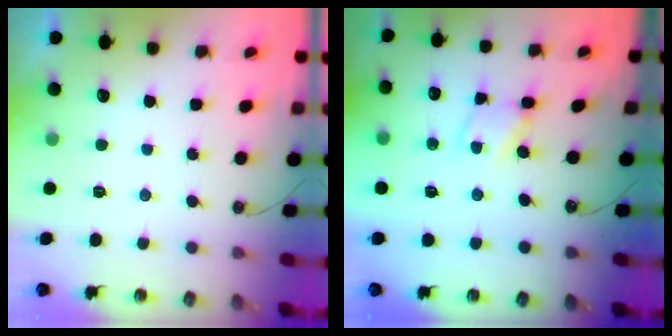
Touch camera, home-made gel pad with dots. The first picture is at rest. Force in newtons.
{"total": 2.8, "press": 2.8, "slide": 0.2}